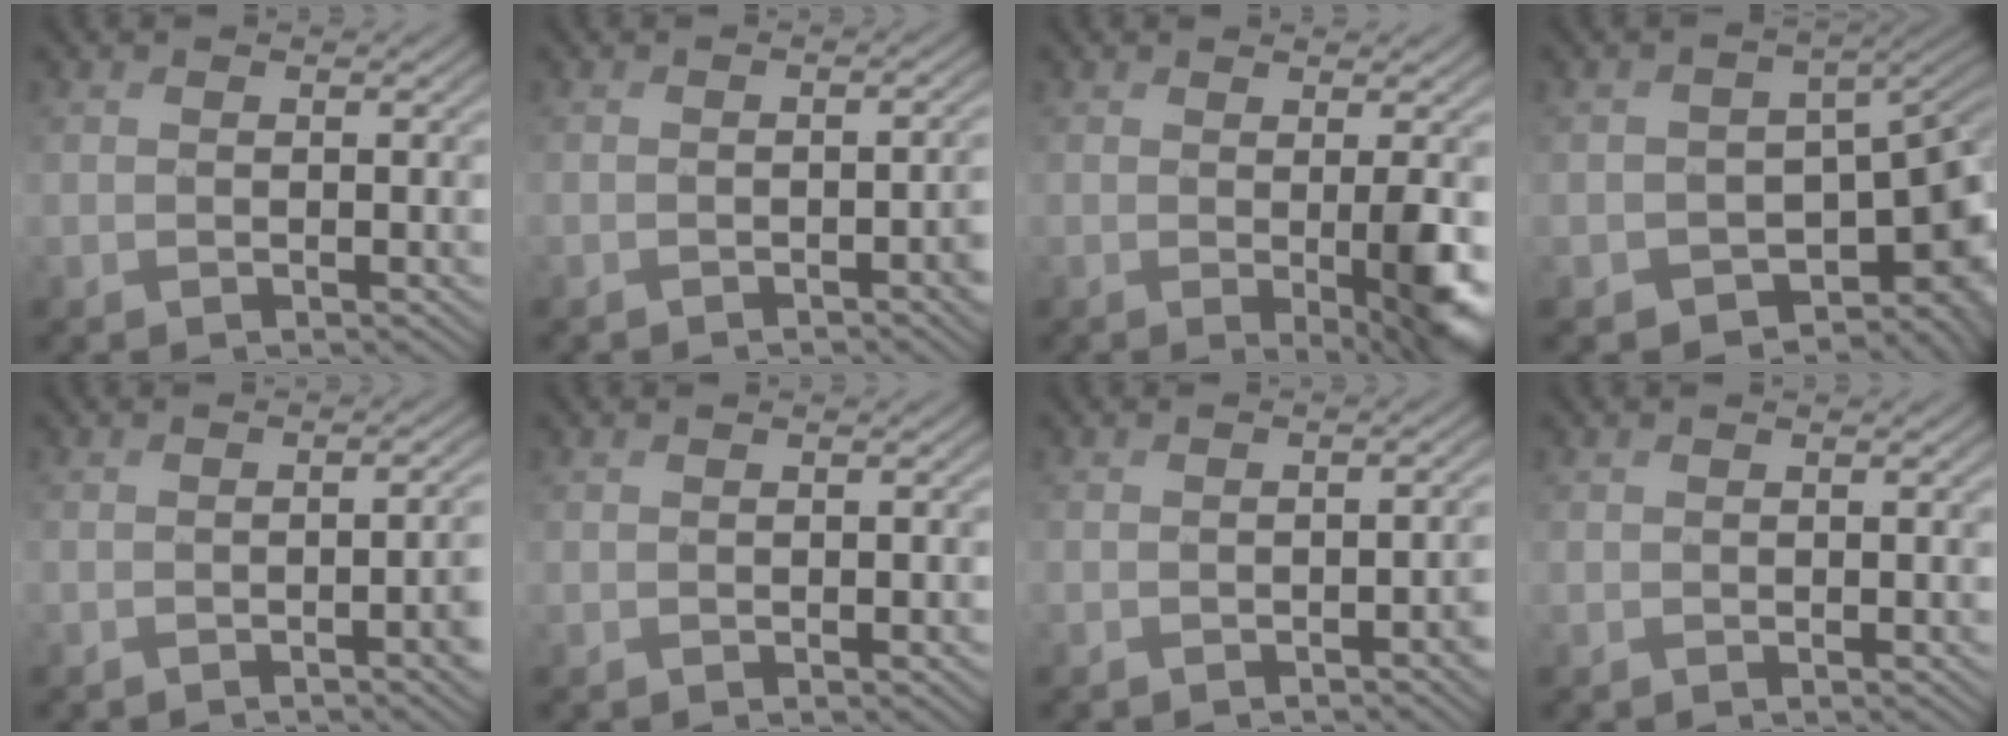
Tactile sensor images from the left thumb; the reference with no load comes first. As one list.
[{"total": 2.1, "force": [-1.0, 0.5, 1.8], "torque": [-0.024, 0.002, -0.018]}, {"total": 4.7, "force": [-0.1, 1.0, 4.6], "torque": [-0.063, -0.004, -0.005]}, {"total": 11.5, "force": [-3.2, 8.3, 7.4], "torque": [-0.094, -0.043, -0.048]}, {"total": 4.0, "force": [-1.0, 1.1, 3.8], "torque": [-0.046, 0.002, -0.017]}, {"total": 0.6, "force": [-0.2, 0.4, 0.4], "torque": [-0.009, -0.004, -0.003]}, {"total": 1.9, "force": [-1.0, 0.4, 1.5], "torque": [-0.020, 0.003, -0.017]}, {"total": 0.0}]